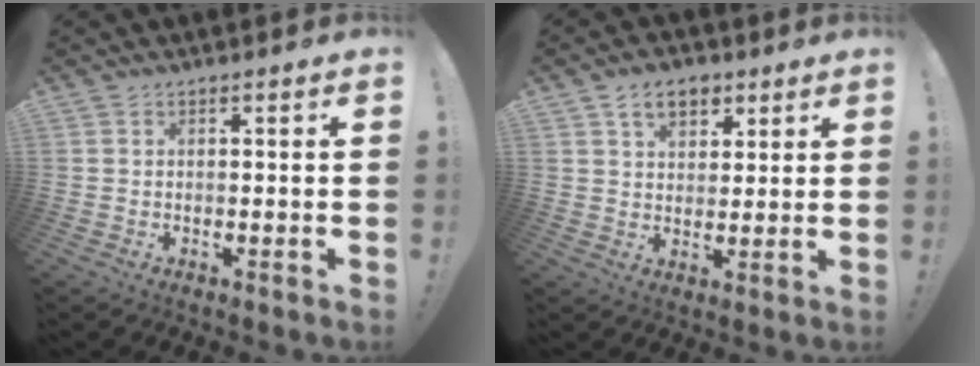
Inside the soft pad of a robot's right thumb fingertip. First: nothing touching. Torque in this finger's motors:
{"motor_torque": [0.12, 1.44, 0.19, -0.09, 0.00]}